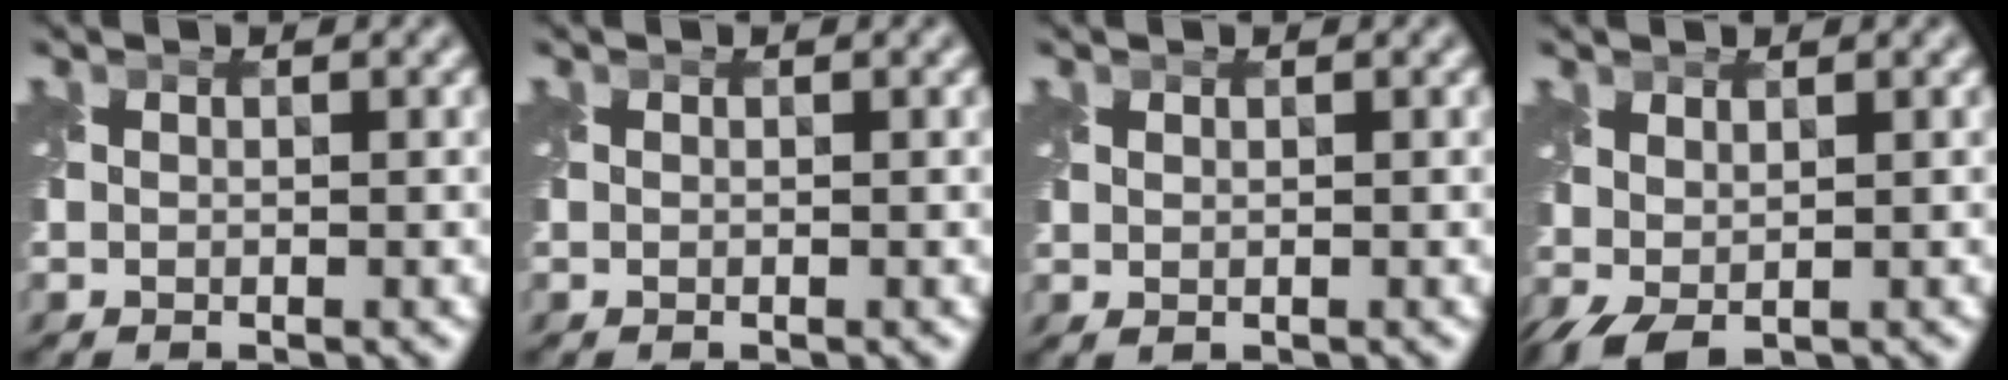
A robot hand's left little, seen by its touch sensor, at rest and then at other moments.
{"total": 0.0}
{"total": 0.5, "force": [0.4, 0.2, 0.3], "torque": [-0.009, 0.001, 0.010]}
{"total": 2.3, "force": [0.1, 1.2, 1.9], "torque": [-0.045, 0.000, 0.005]}